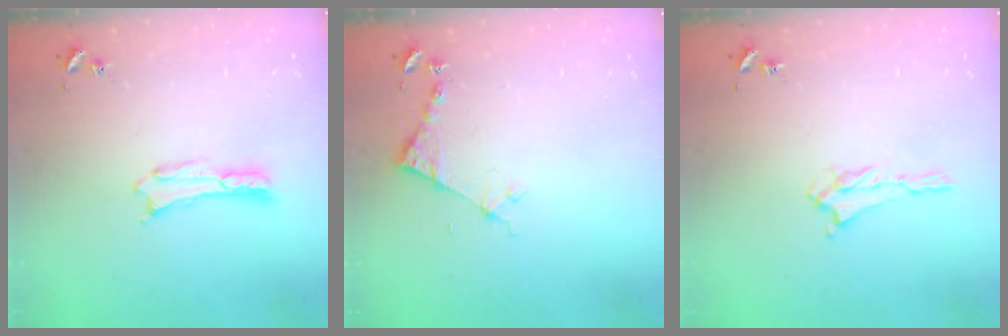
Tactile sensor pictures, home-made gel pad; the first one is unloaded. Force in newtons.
{"total": 4.1, "press": 4.1, "slide": 0.3}
{"total": 1.2, "press": 1.1, "slide": 0.5}